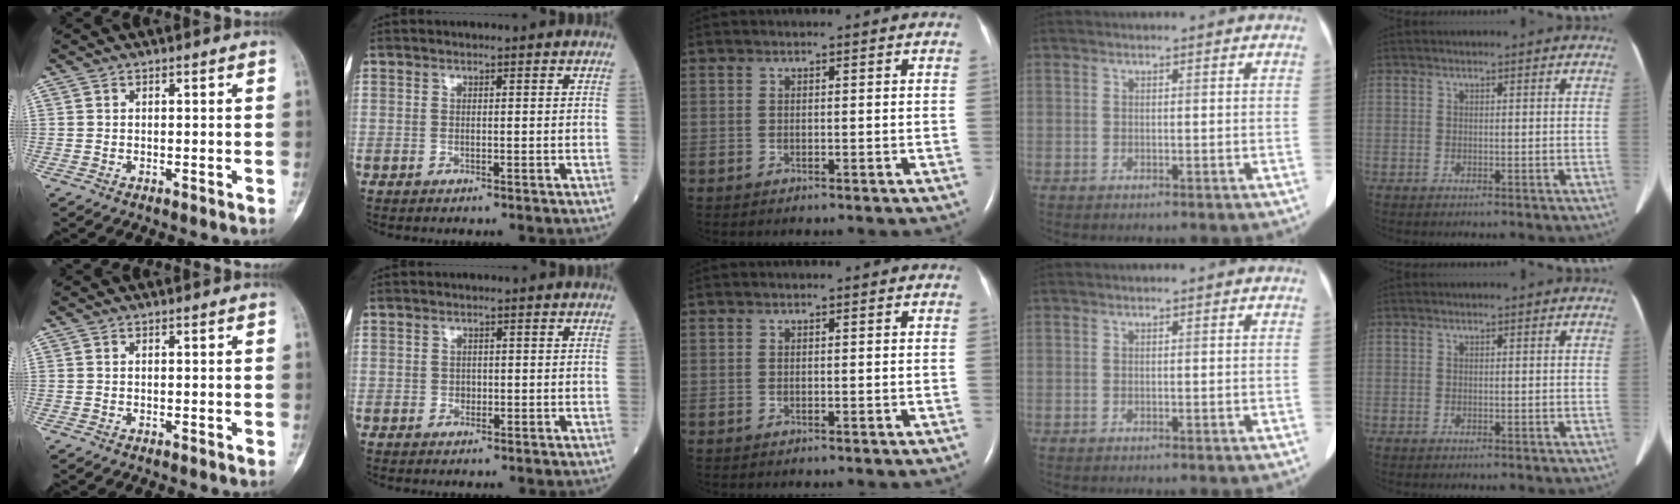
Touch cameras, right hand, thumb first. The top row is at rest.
{"index": {"total": 0.7, "force": [-0.2, 0.7, 0.3], "torque": [-0.002, 0.003, -0.004]}}